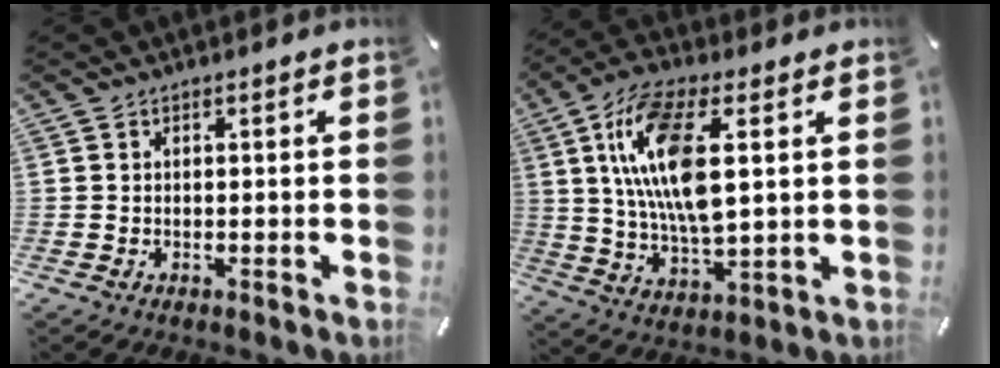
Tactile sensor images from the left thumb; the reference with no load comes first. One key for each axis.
{"total": 16.1, "fx": 4.5, "fy": 6.6, "fz": 14.0, "tx": -0.296, "ty": -0.006, "tz": 0.075}